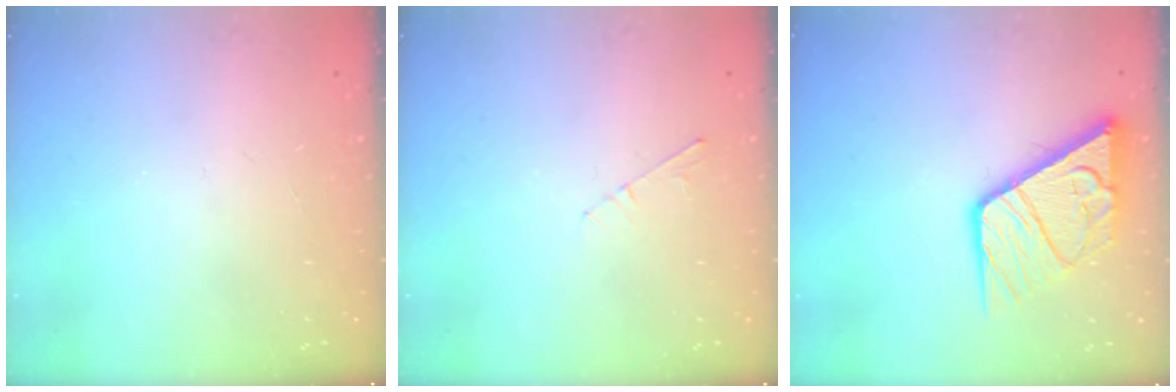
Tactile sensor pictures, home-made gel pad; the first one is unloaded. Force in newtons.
{"total": 2.8, "press": 2.8, "slide": 0.4}
{"total": 14.2, "press": 14.1, "slide": 1.7}